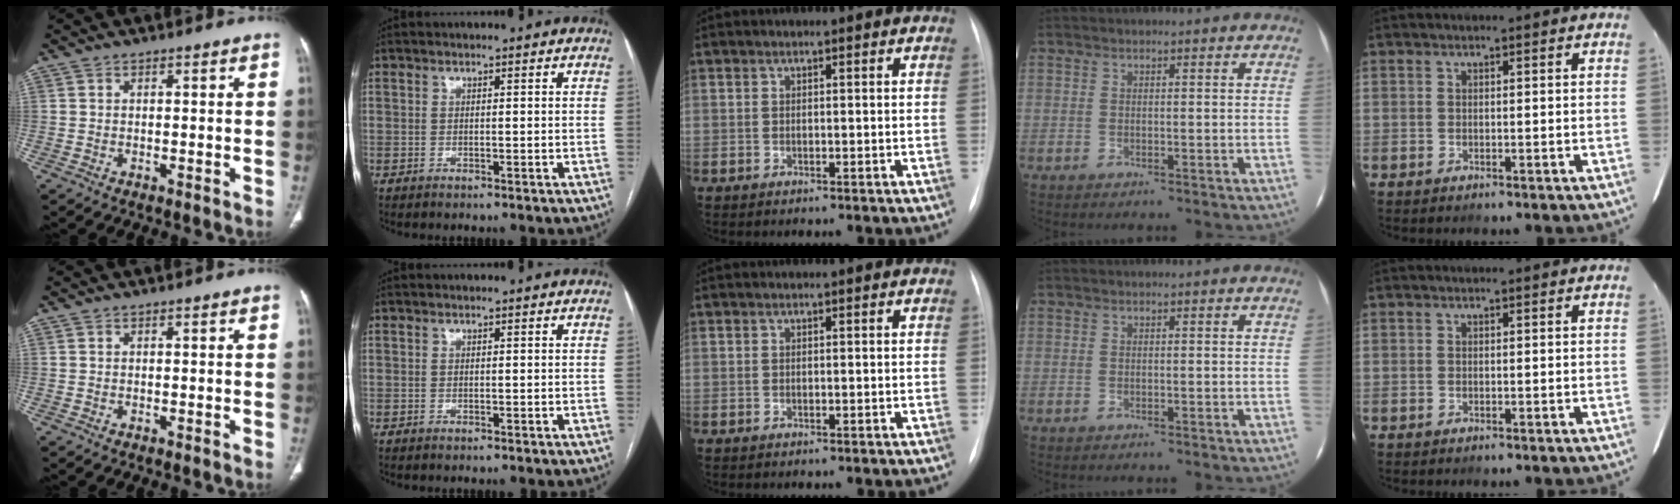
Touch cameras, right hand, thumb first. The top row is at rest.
{}